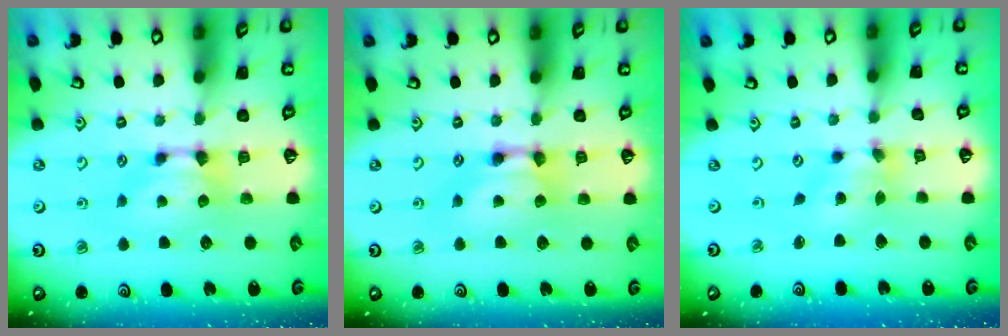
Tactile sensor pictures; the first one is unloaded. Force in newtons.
{"total": 2.2, "press": 2.2, "slide": 0.1}
{"total": 2.5, "press": 2.1, "slide": 1.3}